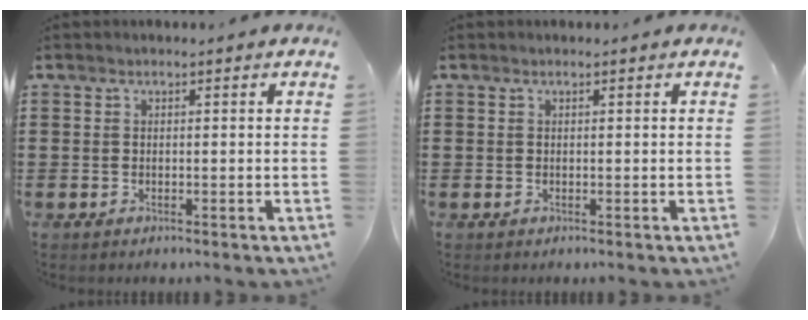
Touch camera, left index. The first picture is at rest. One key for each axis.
{"total": 0.0}